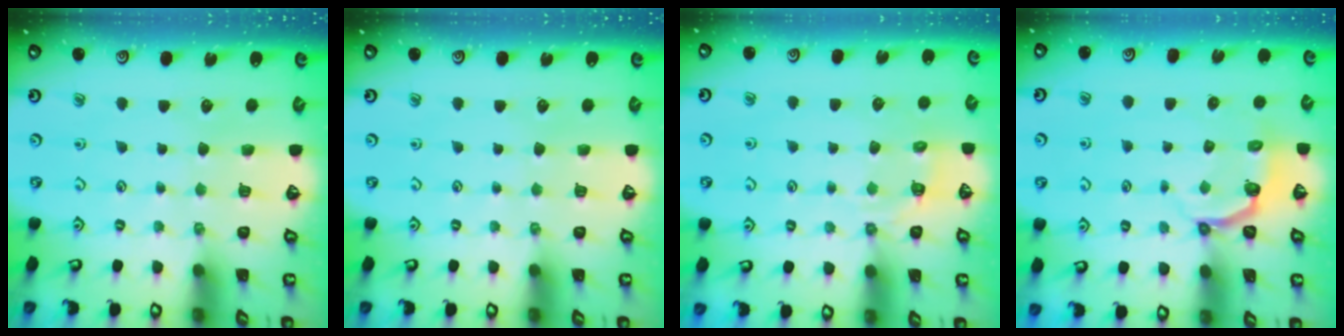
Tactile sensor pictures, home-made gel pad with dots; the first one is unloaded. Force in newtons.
{"total": 0.0}
{"total": 4.1, "press": 3.8, "slide": 1.5}
{"total": 3.6, "press": 2.6, "slide": 2.5}